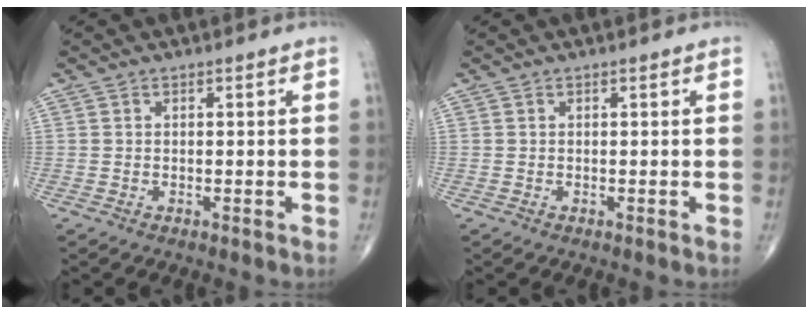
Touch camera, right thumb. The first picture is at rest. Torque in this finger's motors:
{"motor_torque": [0.02, -0.26, 0.16, 0.08, -0.01]}